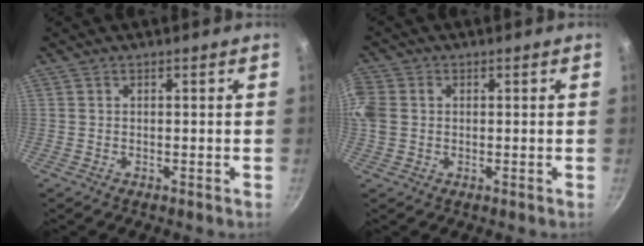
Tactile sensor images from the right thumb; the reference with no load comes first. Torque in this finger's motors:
{"motor_torque": [0.56, 1.37, 1.14, 0.29, 0.08]}